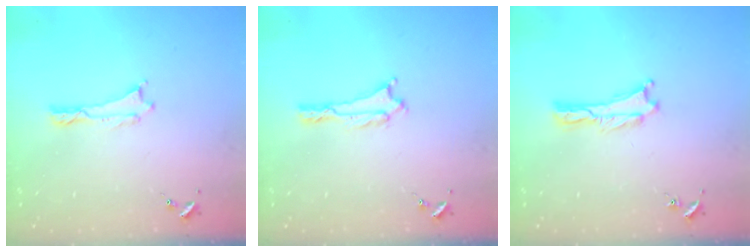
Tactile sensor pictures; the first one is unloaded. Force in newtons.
{"total": 0.0}
{"total": 0.0}